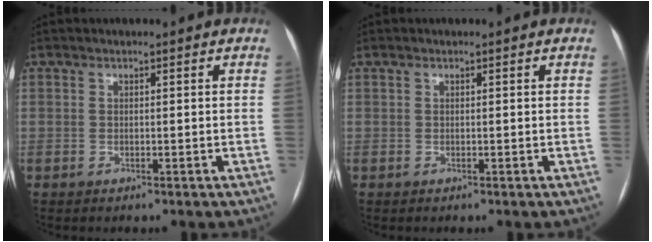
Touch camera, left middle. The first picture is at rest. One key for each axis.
{"total": 0.0}